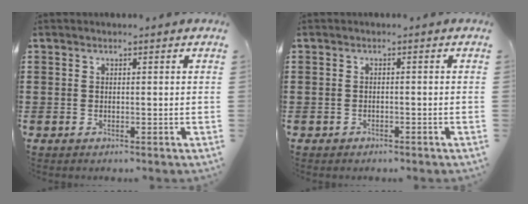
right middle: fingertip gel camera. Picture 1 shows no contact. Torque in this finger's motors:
{"motor_torque": [0.03, 0.21, -0.02, -0.01]}